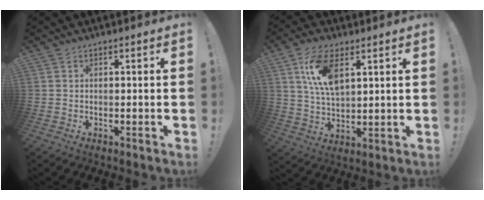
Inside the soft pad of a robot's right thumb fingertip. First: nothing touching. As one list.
[{"total": 12.0, "force": [5.5, 6.2, 8.7], "torque": [-0.180, -0.006, 0.101]}]